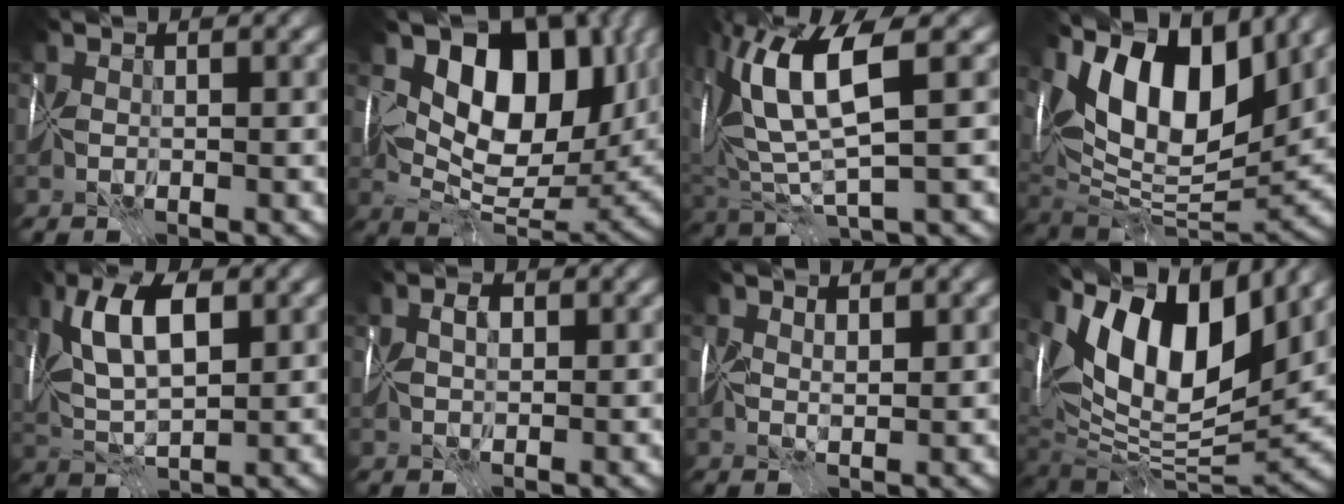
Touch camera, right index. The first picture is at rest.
{"total": 11.5, "force": [4.2, 6.9, 8.2], "torque": [-0.085, -0.012, 0.075]}
{"total": 8.5, "force": [2.7, 2.5, 7.7], "torque": [-0.152, 0.005, 0.050]}
{"total": 13.3, "force": [6.7, 5.8, 9.9], "torque": [-0.152, 0.016, 0.109]}
{"total": 6.9, "force": [2.6, 2.6, 5.8], "torque": [-0.105, 0.011, 0.042]}
{"total": 1.2, "force": [0.6, 0.5, 1.0], "torque": [-0.010, 0.003, 0.010]}
{"total": 1.1, "force": [1.0, -0.2, 0.4], "torque": [0.003, -0.006, 0.020]}
{"total": 15.2, "force": [7.6, 6.7, 11.3], "torque": [-0.192, 0.030, 0.124]}